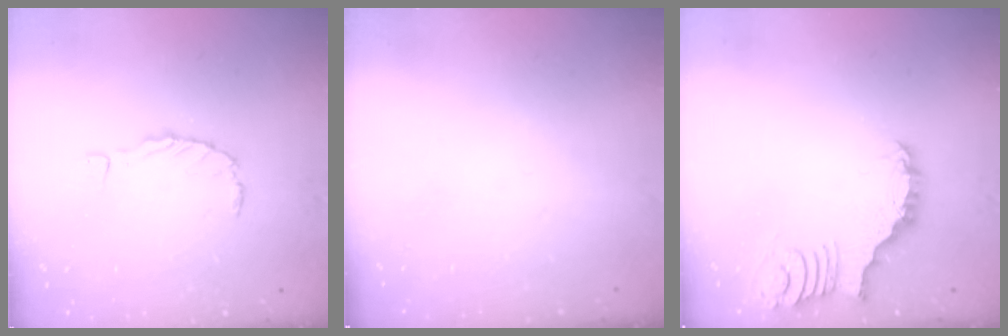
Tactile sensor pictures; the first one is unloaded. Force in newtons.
{"total": 0.0}
{"total": 3.3, "press": 3.3, "slide": 0.1}